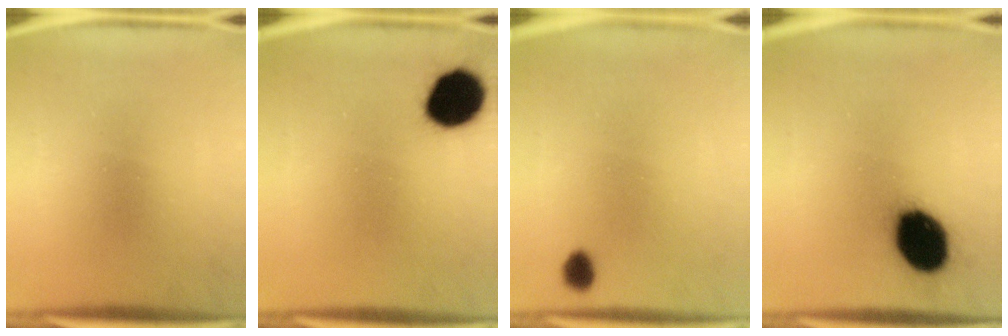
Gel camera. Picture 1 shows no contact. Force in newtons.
{"total": 13.6}
{"total": 3.0}
{"total": 15.7}